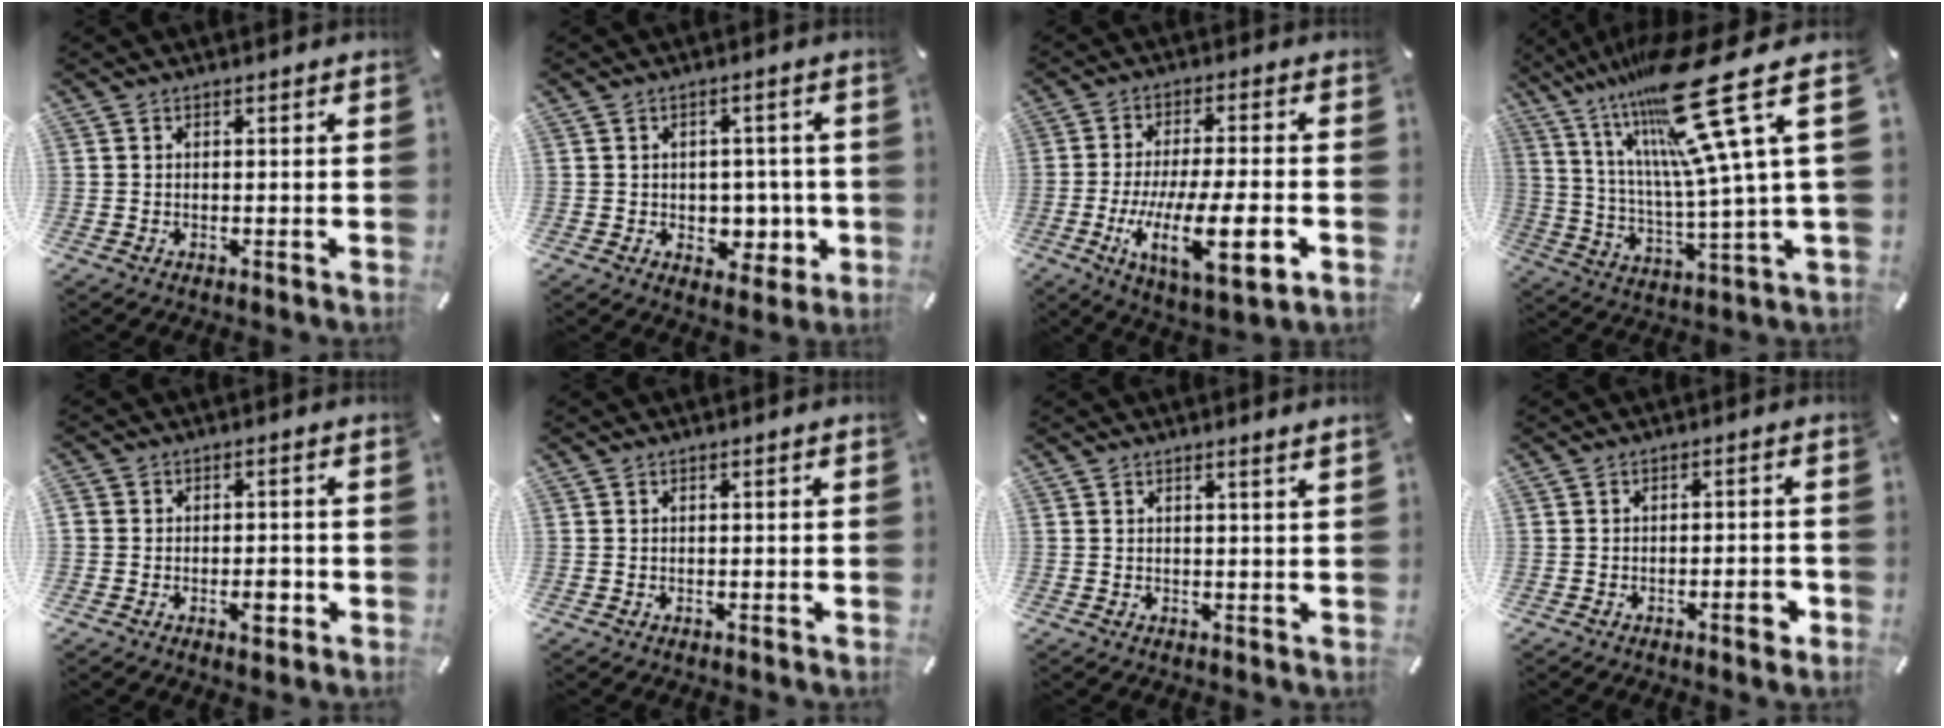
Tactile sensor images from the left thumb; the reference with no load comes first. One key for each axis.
{"total": 5.7, "fx": -0.2, "fy": 4.9, "fz": 3.0, "tx": -0.024, "ty": -0.005, "tz": -0.004}
{"total": 16.4, "fx": -4.4, "fy": 4.2, "fz": 15.3, "tx": -0.293, "ty": -0.009, "tz": -0.066}
{"total": 28.6, "fx": 14.4, "fy": 7.3, "fz": 23.6, "tx": -0.392, "ty": -0.100, "tz": 0.227}
{"total": 3.9, "fx": -1.5, "fy": 2.6, "fz": 2.6, "tx": -0.040, "ty": 0.007, "tz": -0.023}
{"total": 0.0}
{"total": 1.4, "fx": 1.1, "fy": -0.3, "fz": 0.8, "tx": -0.014, "ty": -0.005, "tz": 0.020}
{"total": 4.6, "fx": -2.0, "fy": 1.2, "fz": 4.0, "tx": -0.060, "ty": 0.006, "tz": -0.031}